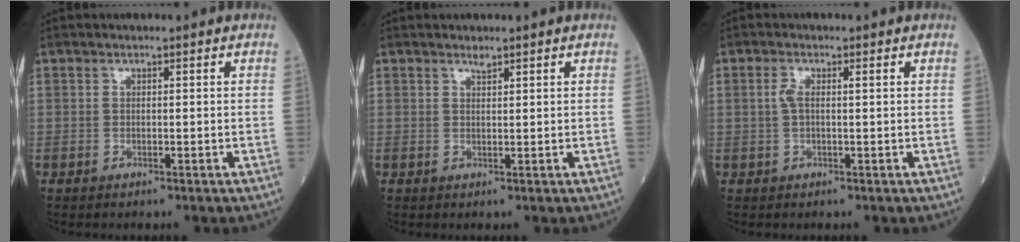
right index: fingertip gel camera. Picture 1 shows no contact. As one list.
[{"total": 0.9, "force": [0.8, 0.0, 0.3], "torque": [-0.011, -0.003, 0.015]}, {"total": 2.1, "force": [0.4, 0.6, 2.0], "torque": [-0.049, 0.011, 0.008]}]